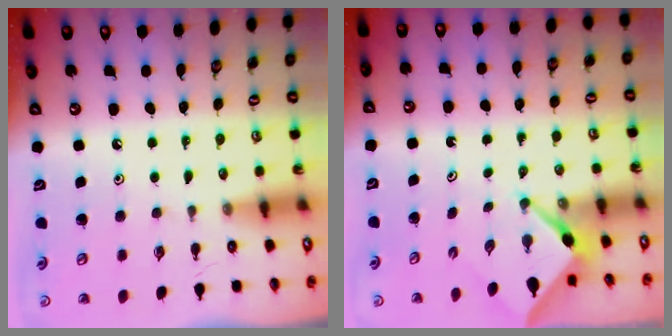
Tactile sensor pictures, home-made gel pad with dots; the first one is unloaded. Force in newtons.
{"total": 3.2, "press": 3.2, "slide": 0.3}